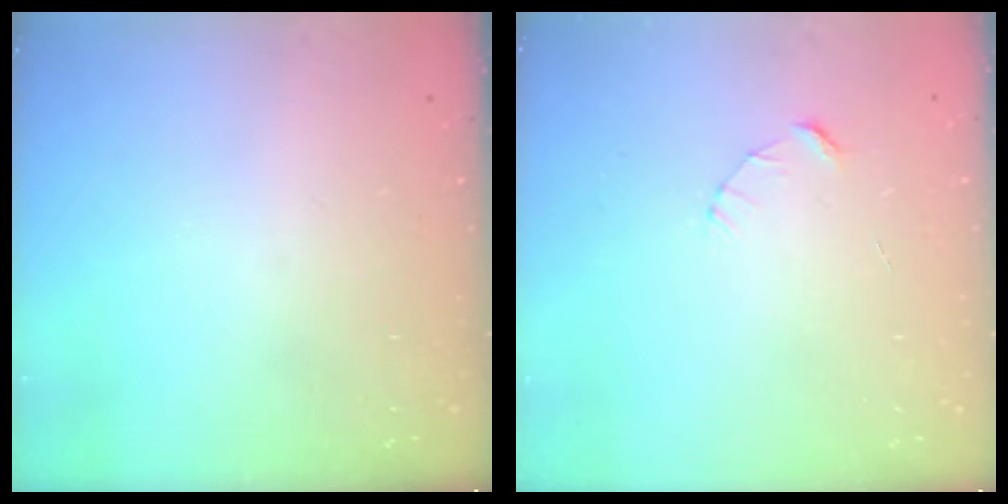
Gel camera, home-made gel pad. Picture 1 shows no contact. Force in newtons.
{"total": 2.4, "press": 2.4, "slide": 0.2}